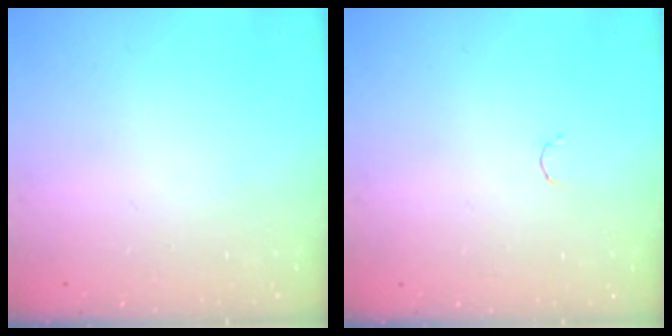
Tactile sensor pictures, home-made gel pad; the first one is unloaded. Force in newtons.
{"total": 1.8, "press": 1.7, "slide": 0.4}